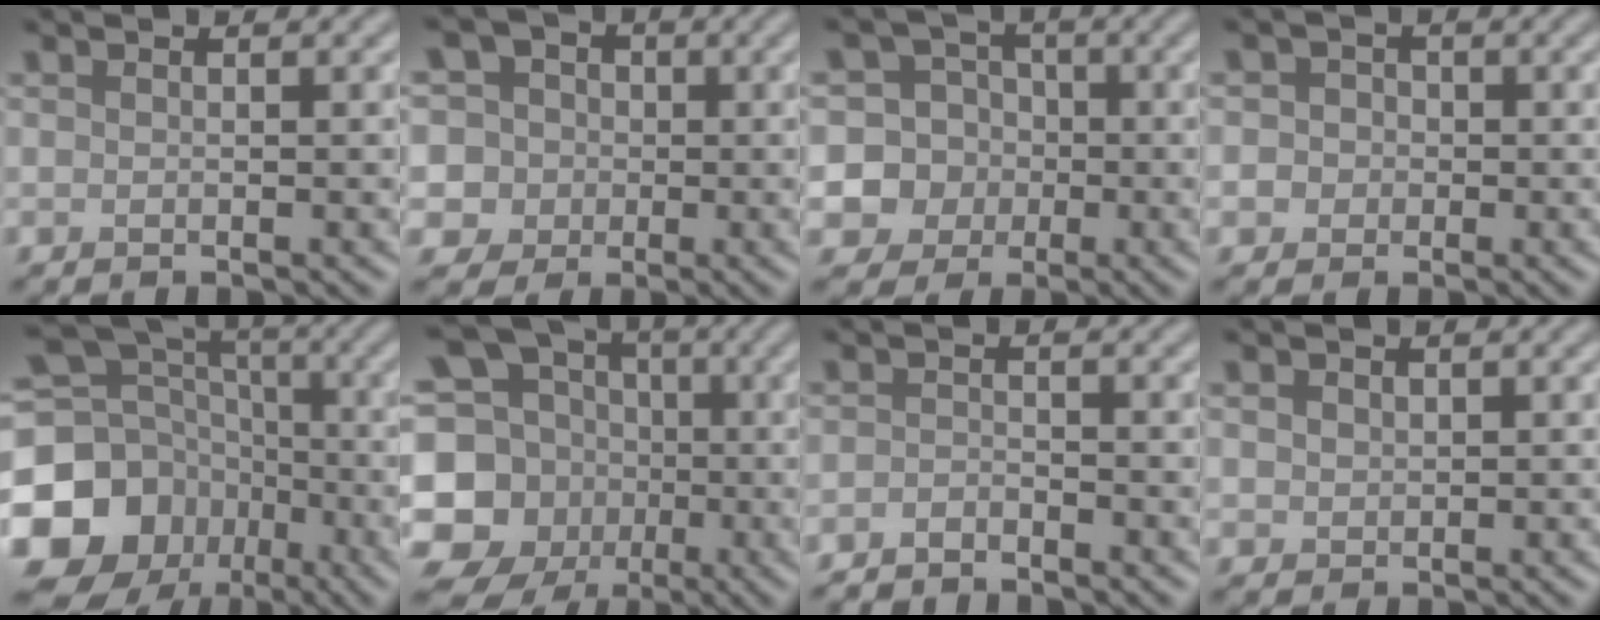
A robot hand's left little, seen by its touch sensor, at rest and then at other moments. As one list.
[{"total": 9.0, "force": [2.1, 8.1, 3.4], "torque": [-0.066, 0.039, 0.001]}, {"total": 10.3, "force": [-1.8, 10.0, 1.8], "torque": [-0.065, 0.014, -0.051]}, {"total": 4.0, "force": [-0.7, 3.8, 1.0], "torque": [0.010, 0.016, -0.042]}, {"total": 18.0, "force": [-5.8, 15.6, 6.7], "torque": [-0.171, -0.008, -0.115]}, {"total": 16.0, "force": [-1.8, 14.6, 6.1], "torque": [-0.162, -0.003, -0.059]}, {"total": 1.8, "force": [-1.7, 0.3, 0.3], "torque": [-0.005, 0.000, -0.038]}, {"total": 1.0, "force": [0.4, 0.9, 0.3], "torque": [-0.002, -0.001, 0.009]}]